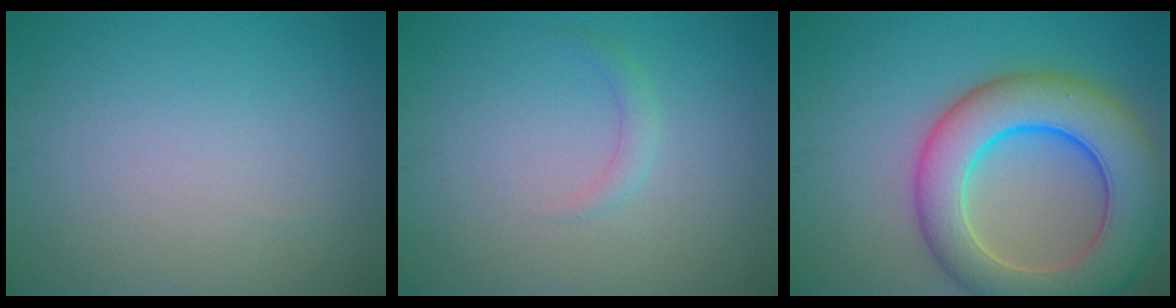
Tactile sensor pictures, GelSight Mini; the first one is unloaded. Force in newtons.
{"total": 1.1, "press": 1.1, "slide": 0.1}
{"total": 10.8, "press": 10.8, "slide": 0.3}